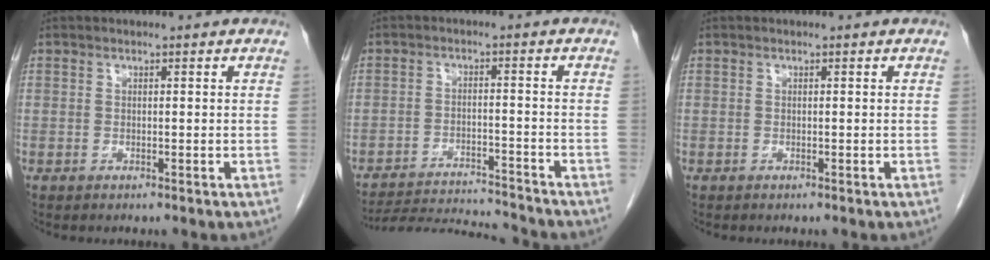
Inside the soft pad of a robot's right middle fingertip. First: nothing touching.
{"total": 11.5, "force": [-11.3, -0.8, 1.6], "torque": [-0.026, -0.008, -0.181]}
{"total": 0.0}